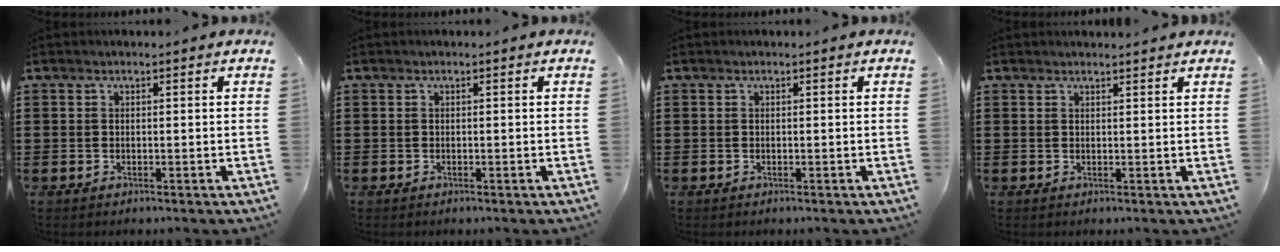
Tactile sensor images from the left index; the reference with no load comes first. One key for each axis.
{"total": 0.0}
{"total": 0.0}
{"total": 1.1, "fx": 1.0, "fy": 0.0, "fz": 0.2, "tx": -0.006, "ty": -0.001, "tz": 0.021}